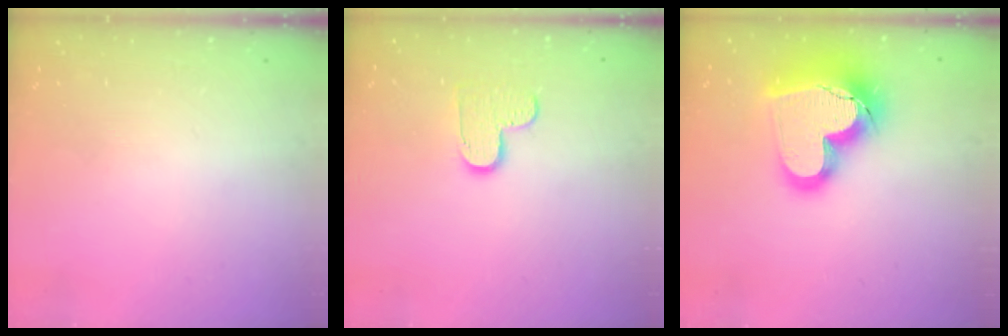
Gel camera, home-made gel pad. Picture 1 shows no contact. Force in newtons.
{"total": 7.0, "press": 7.0, "slide": 0.3}
{"total": 21.8, "press": 21.7, "slide": 1.8}